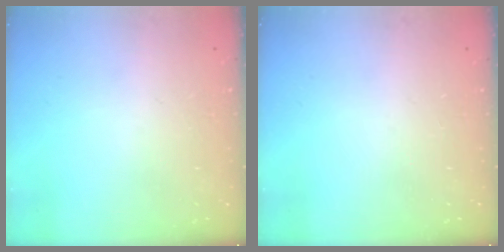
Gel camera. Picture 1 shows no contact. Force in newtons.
{"total": 0.0}